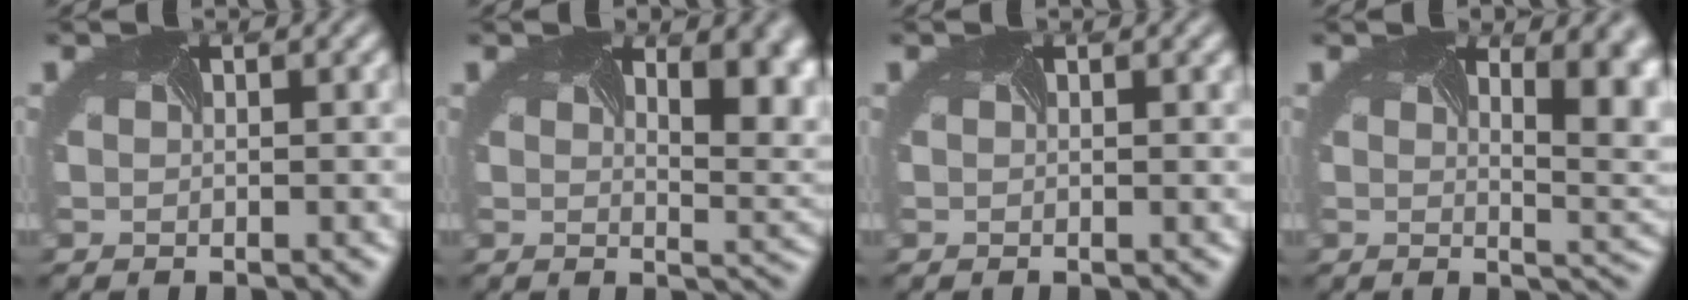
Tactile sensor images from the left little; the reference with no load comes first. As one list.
[{"total": 8.5, "force": [3.7, 4.1, 6.5], "torque": [-0.054, 0.023, 0.044]}, {"total": 0.6, "force": [0.4, 0.2, 0.4], "torque": [-0.004, 0.002, 0.002]}, {"total": 9.8, "force": [3.6, 4.7, 7.8], "torque": [-0.072, 0.029, 0.043]}]